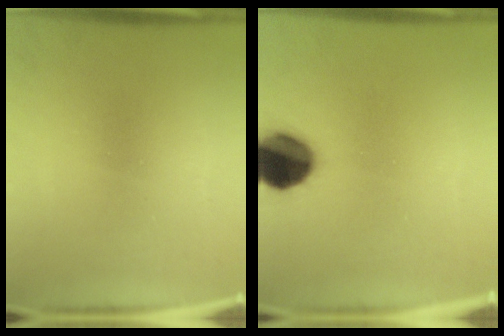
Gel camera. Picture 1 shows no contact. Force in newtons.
{"total": 13.5}